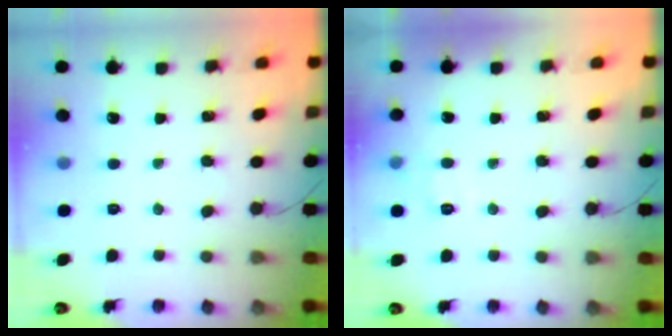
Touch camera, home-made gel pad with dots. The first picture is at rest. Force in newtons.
{"total": 4.3, "press": 4.0, "slide": 1.6}